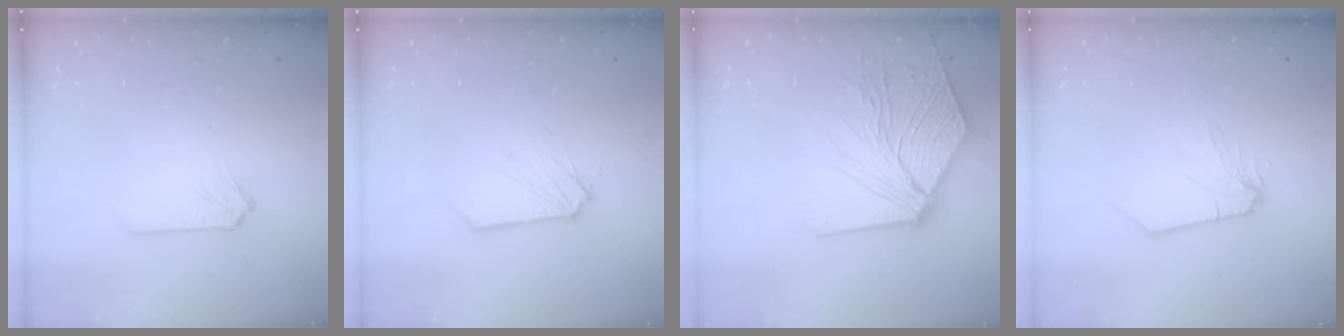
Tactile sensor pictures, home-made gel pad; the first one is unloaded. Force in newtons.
{"total": 0.6, "press": 0.6, "slide": 0.1}
{"total": 13.0, "press": 12.8, "slide": 1.8}
{"total": 0.0}